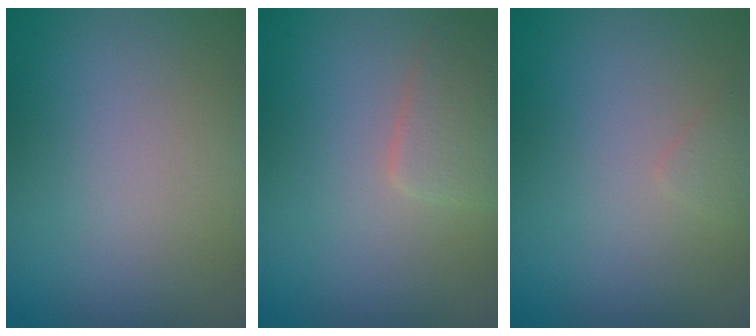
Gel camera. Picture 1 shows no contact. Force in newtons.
{"total": 2.6, "press": 2.5, "slide": 0.3}
{"total": 0.7, "press": 0.7, "slide": 0.0}